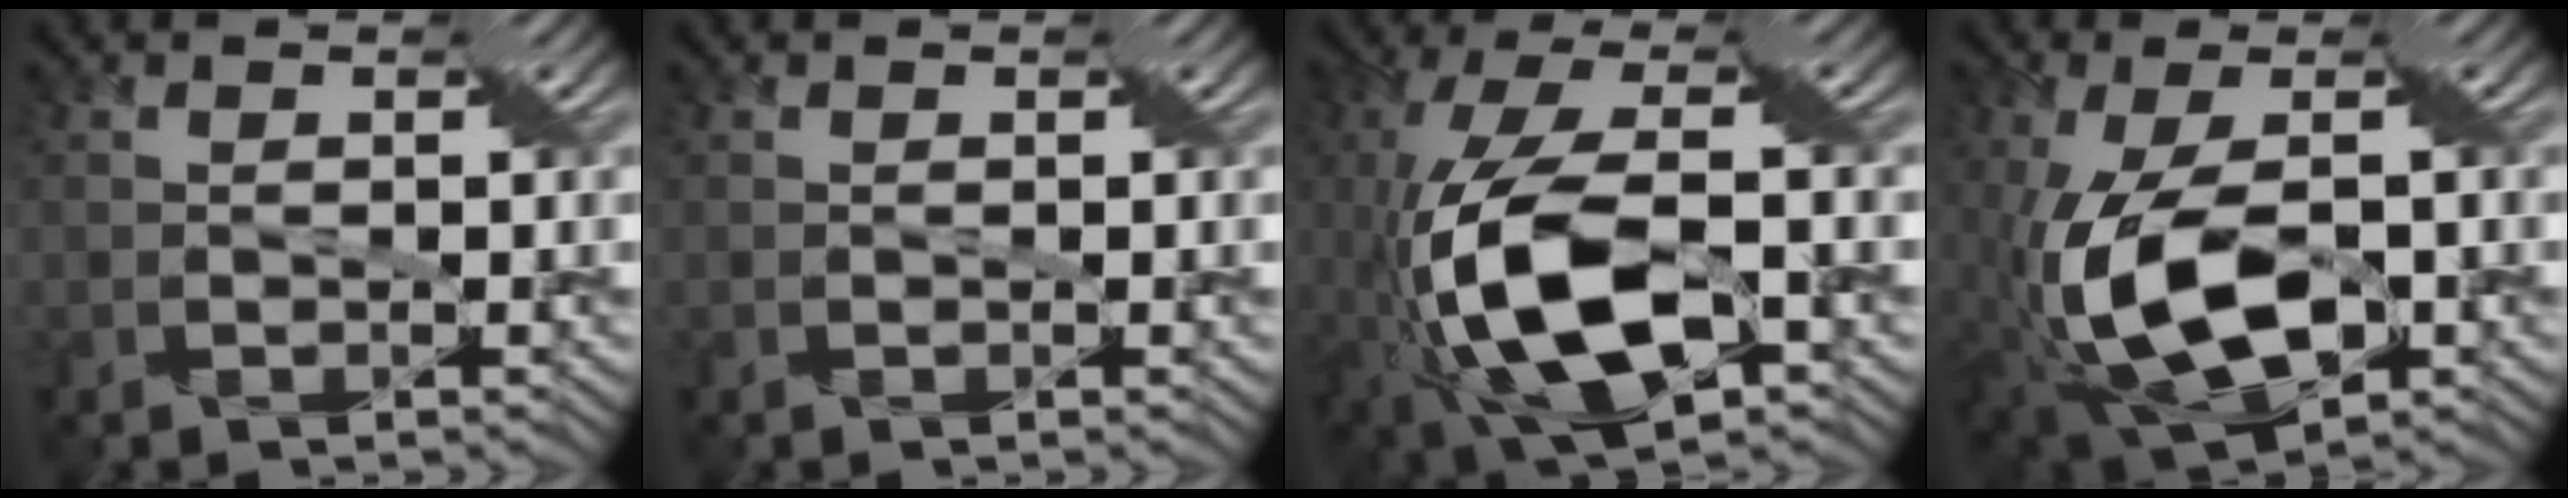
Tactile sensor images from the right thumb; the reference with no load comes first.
{"total": 0.0}
{"total": 14.4, "force": [-3.2, 5.4, 13.0], "torque": [-0.292, 0.001, -0.062]}
{"total": 13.1, "force": [-2.3, 6.2, 11.3], "torque": [-0.255, -0.029, -0.032]}